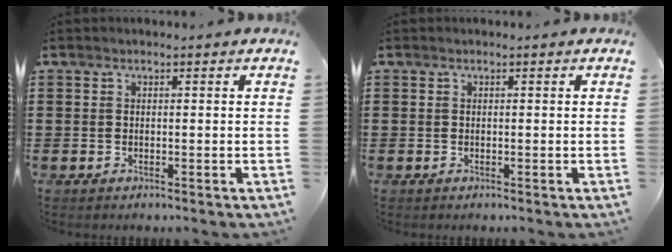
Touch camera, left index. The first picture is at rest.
{"total": 0.0}